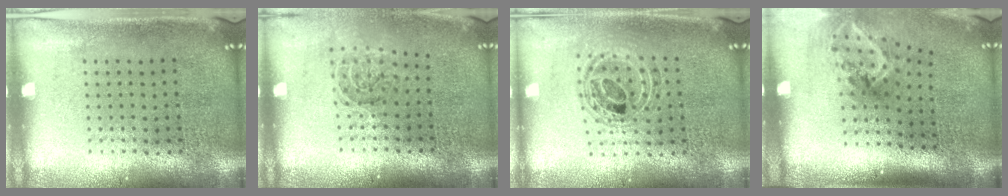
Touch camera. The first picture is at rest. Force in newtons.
{"total": 1.4, "press": 1.2, "slide": 0.8}
{"total": 0.7, "press": 0.7, "slide": 0.2}
{"total": 2.1, "press": 1.3, "slide": 1.6}